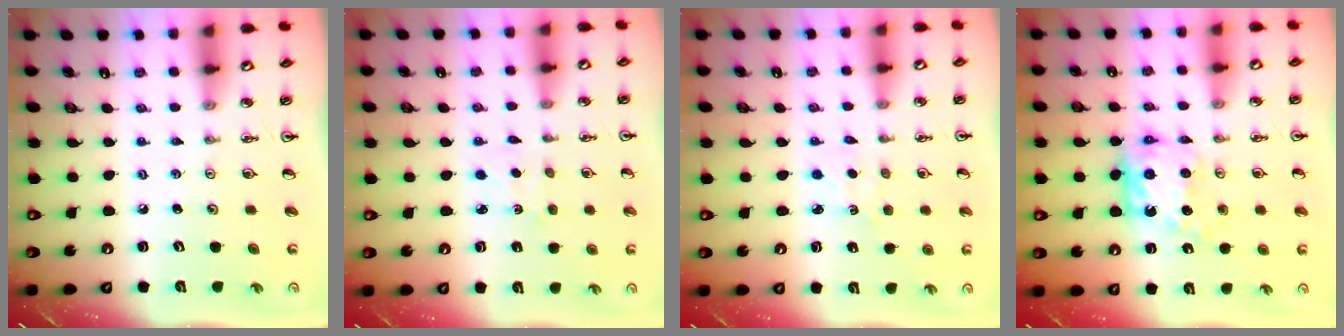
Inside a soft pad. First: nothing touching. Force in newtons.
{"total": 2.7, "press": 2.7, "slide": 0.4}
{"total": 2.2, "press": 2.2, "slide": 0.4}
{"total": 10.6, "press": 10.6, "slide": 0.4}